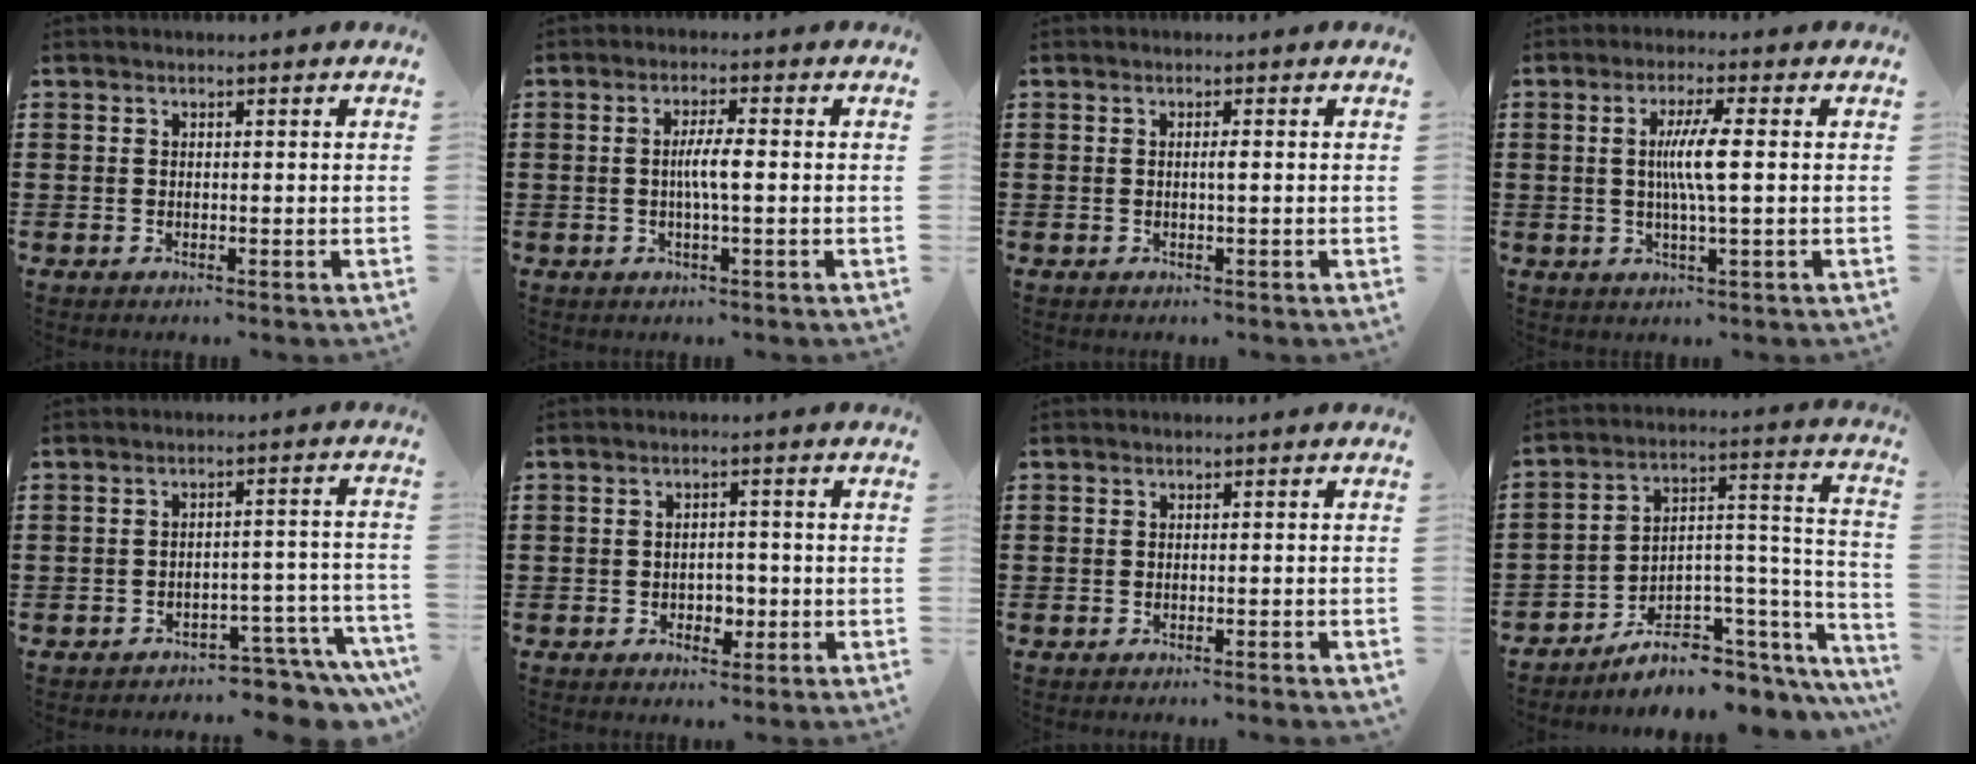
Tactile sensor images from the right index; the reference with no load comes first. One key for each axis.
{"total": 3.8, "fx": -0.3, "fy": 0.3, "fz": 3.7, "tx": -0.066, "ty": -0.003, "tz": -0.007}
{"total": 1.0, "fx": 0.0, "fy": 0.0, "fz": 1.0, "tx": -0.019, "ty": -0.004, "tz": 0.000}
{"total": 5.7, "fx": 0.4, "fy": 0.1, "fz": 5.7, "tx": -0.112, "ty": -0.009, "tz": 0.000}
{"total": 4.4, "fx": -4.1, "fy": 0.7, "fz": 1.5, "tx": -0.027, "ty": 0.004, "tz": -0.080}
{"total": 2.8, "fx": -1.0, "fy": 2.0, "fz": 1.6, "tx": -0.035, "ty": 0.004, "tz": -0.023}
{"total": 0.7, "fx": -0.6, "fy": -0.1, "fz": 0.4, "tx": -0.009, "ty": -0.002, "tz": -0.011}
{"total": 7.3, "fx": -5.5, "fy": 3.8, "fz": 3.1, "tx": -0.055, "ty": 0.003, "tz": -0.095}